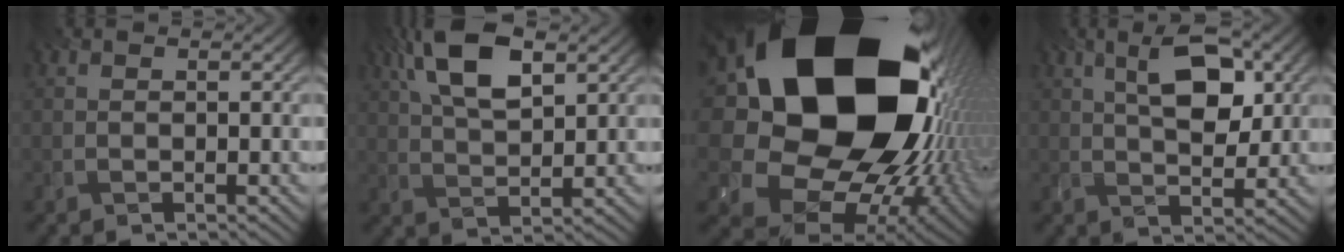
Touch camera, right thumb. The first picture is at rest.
{"total": 9.8, "force": [4.7, 3.7, 7.8], "torque": [-0.169, 0.021, 0.091]}
{"total": 24.2, "force": [7.0, 17.7, 15.0], "torque": [-0.336, -0.034, 0.147]}
{"total": 7.1, "force": [2.4, 2.8, 6.1], "torque": [-0.103, 0.010, 0.036]}